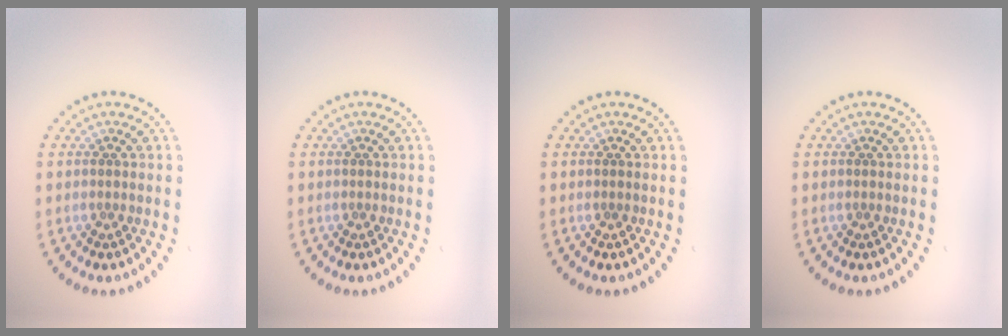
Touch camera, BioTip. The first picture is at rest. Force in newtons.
{"total": 0.0}
{"total": 0.0}
{"total": 0.0}